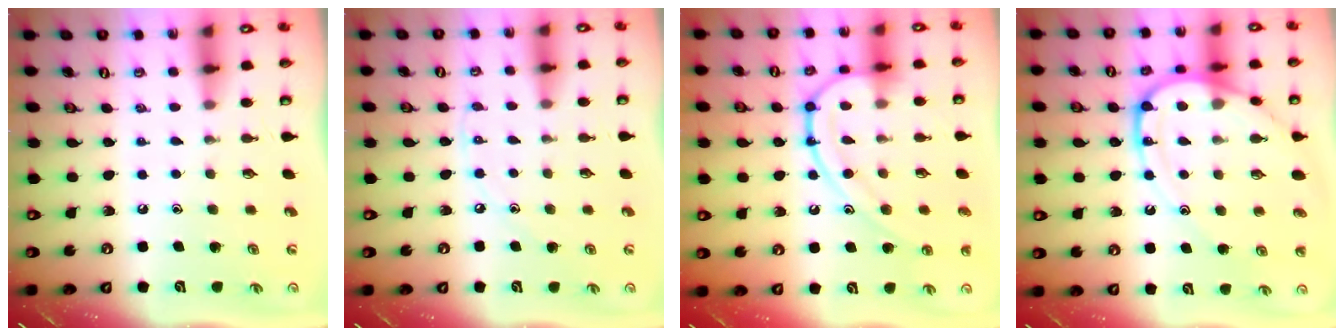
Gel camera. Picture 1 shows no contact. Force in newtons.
{"total": 5.1, "press": 5.1, "slide": 0.7}
{"total": 13.6, "press": 13.5, "slide": 1.2}
{"total": 13.3, "press": 13.3, "slide": 1.3}